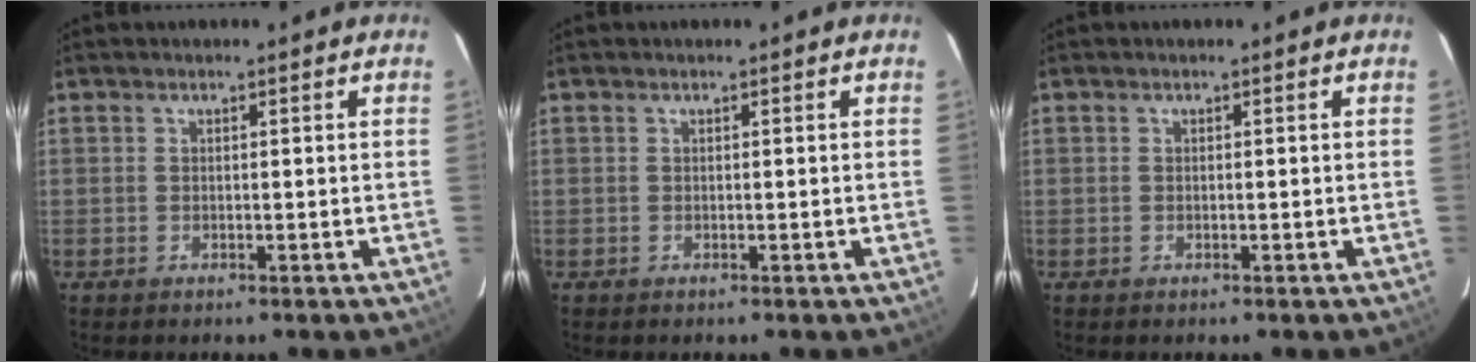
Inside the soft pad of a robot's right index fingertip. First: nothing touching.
{"total": 0.0}
{"total": 0.0}